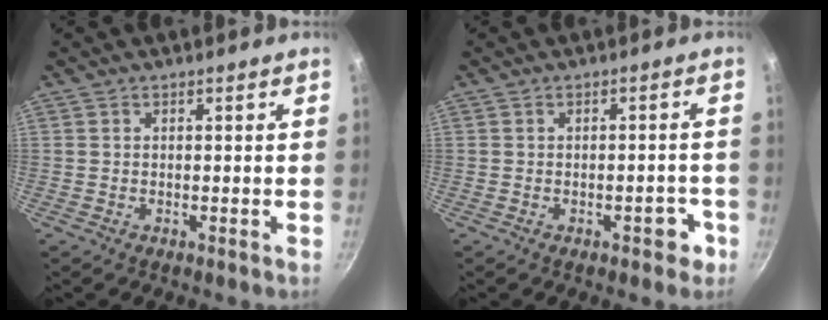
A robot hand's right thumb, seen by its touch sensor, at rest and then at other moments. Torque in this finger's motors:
{"motor_torque": [1.35, 0.45, 0.76, -1.09, 0.06]}